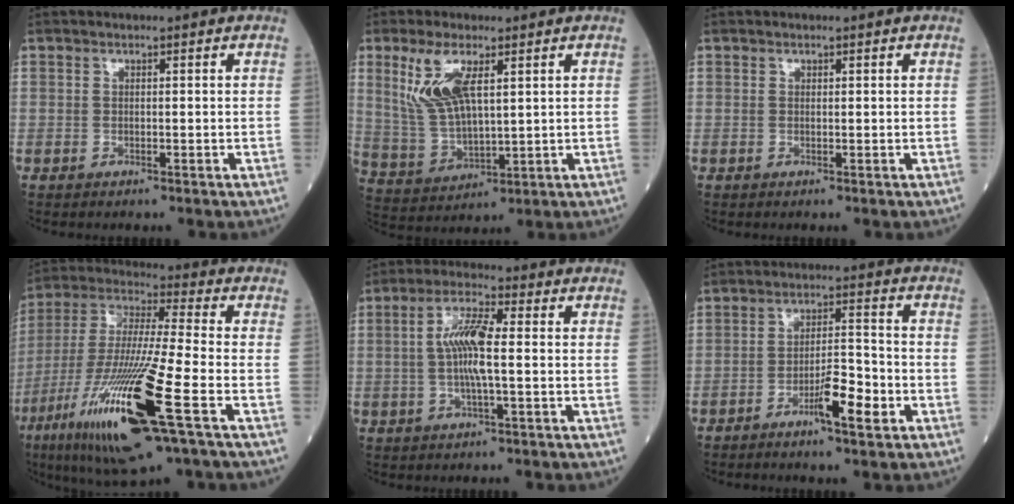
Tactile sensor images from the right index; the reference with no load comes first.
{"total": 9.4, "force": [3.9, 3.2, 7.9], "torque": [-0.184, 0.007, 0.090]}
{"total": 0.0}
{"total": 21.9, "force": [-9.1, 1.3, 19.8], "torque": [-0.418, -0.047, -0.167]}
{"total": 7.1, "force": [0.2, 0.8, 7.0], "torque": [-0.143, 0.005, 0.001]}
{"total": 6.6, "force": [-3.2, 1.1, 5.6], "torque": [-0.098, 0.004, -0.051]}